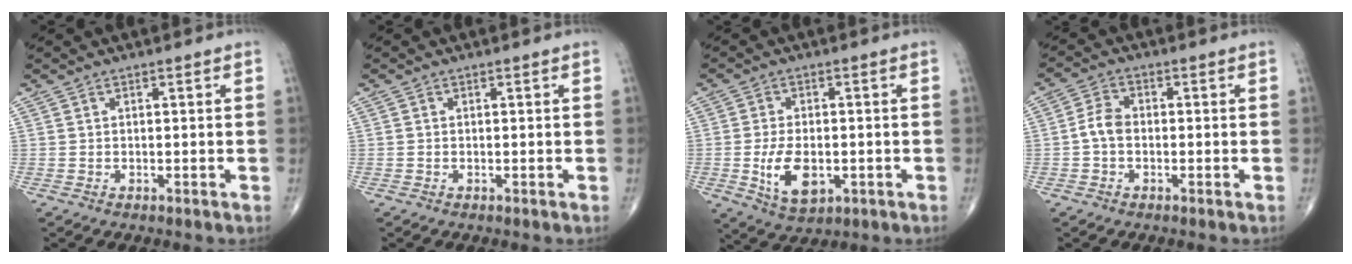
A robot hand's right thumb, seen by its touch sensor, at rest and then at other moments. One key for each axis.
{"total": 0.0}
{"total": 8.6, "fx": -1.9, "fy": 4.8, "fz": 6.9, "tx": -0.119, "ty": -0.006, "tz": -0.025}
{"total": 4.0, "fx": -0.8, "fy": 2.7, "fz": 2.8, "tx": -0.053, "ty": 0.014, "tz": -0.023}